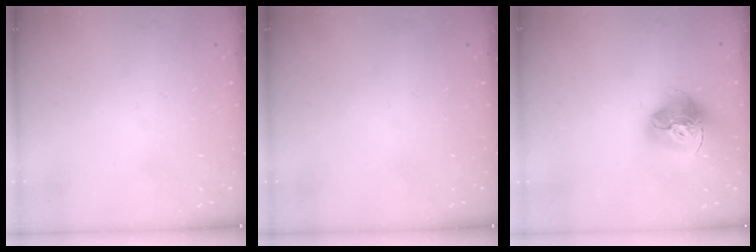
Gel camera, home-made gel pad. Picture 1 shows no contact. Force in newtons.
{"total": 0.0}
{"total": 17.4, "press": 17.3, "slide": 1.7}